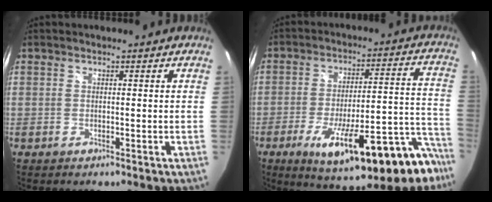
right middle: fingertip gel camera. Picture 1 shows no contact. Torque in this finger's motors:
{"motor_torque": [1.59, -0.55, 1.05, 0.21]}